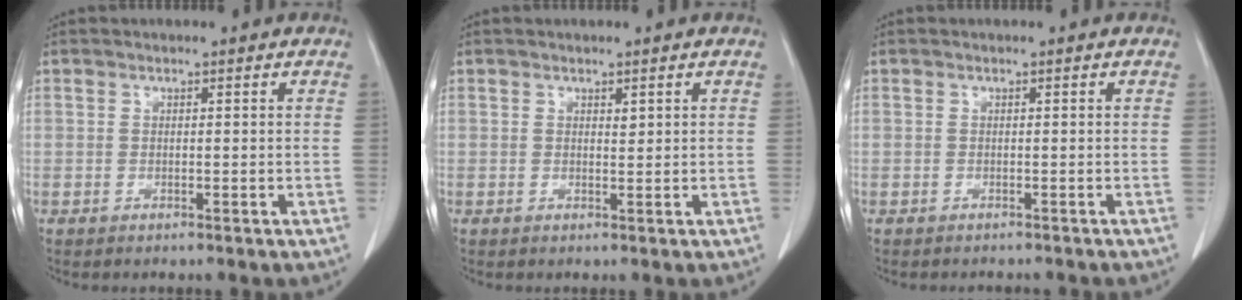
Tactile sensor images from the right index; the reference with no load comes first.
{"total": 0.7, "force": [0.4, 0.3, 0.4], "torque": [-0.007, -0.004, 0.007]}
{"total": 2.7, "force": [-2.4, 1.1, 0.6], "torque": [-0.007, -0.002, -0.029]}